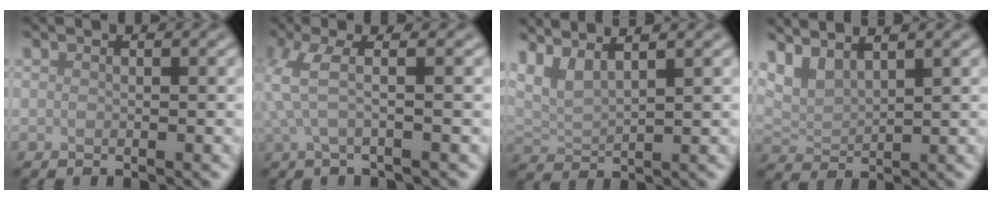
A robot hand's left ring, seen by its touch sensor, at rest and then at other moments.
{"total": 2.8, "force": [0.2, 0.5, 2.7], "torque": [-0.063, 0.001, 0.002]}
{"total": 3.6, "force": [2.9, 0.9, 2.0], "torque": [-0.051, 0.009, 0.062]}
{"total": 3.2, "force": [2.7, 1.0, 1.6], "torque": [-0.040, 0.004, 0.059]}